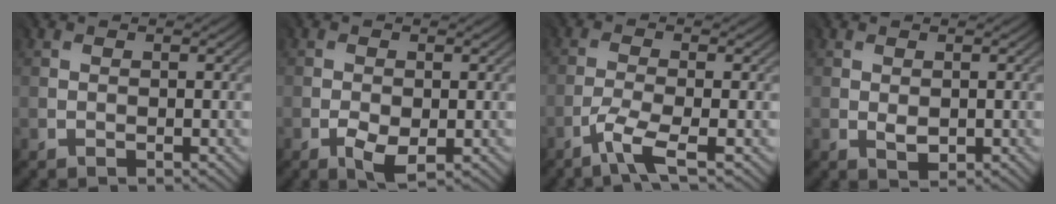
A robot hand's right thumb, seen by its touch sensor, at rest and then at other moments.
{"total": 2.7, "force": [-1.1, 1.3, 2.1], "torque": [-0.043, -0.008, -0.016]}
{"total": 3.6, "force": [-2.6, 0.0, 2.6], "torque": [-0.059, -0.004, -0.061]}
{"total": 1.4, "force": [0.0, 1.0, 1.0], "torque": [-0.017, -0.004, 0.005]}